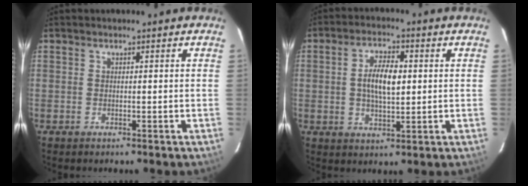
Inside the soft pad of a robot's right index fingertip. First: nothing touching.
{"total": 7.5, "force": [0.7, 3.2, 6.7], "torque": [-0.125, 0.008, 0.015]}